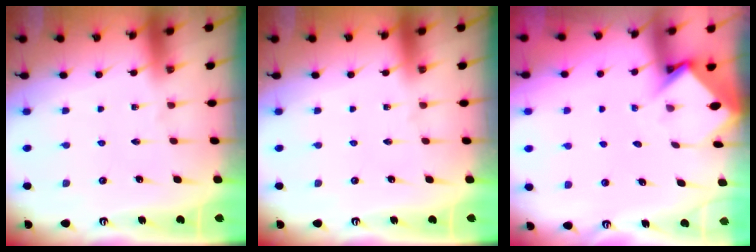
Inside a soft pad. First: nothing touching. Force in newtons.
{"total": 0.0}
{"total": 3.6, "press": 3.5, "slide": 0.2}